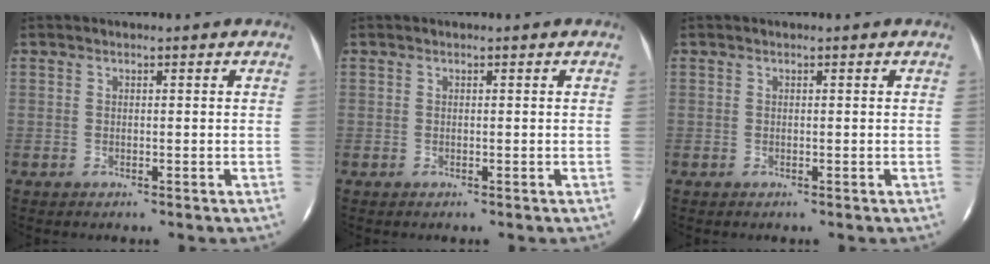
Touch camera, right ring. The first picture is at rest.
{"total": 0.0}
{"total": 0.0}